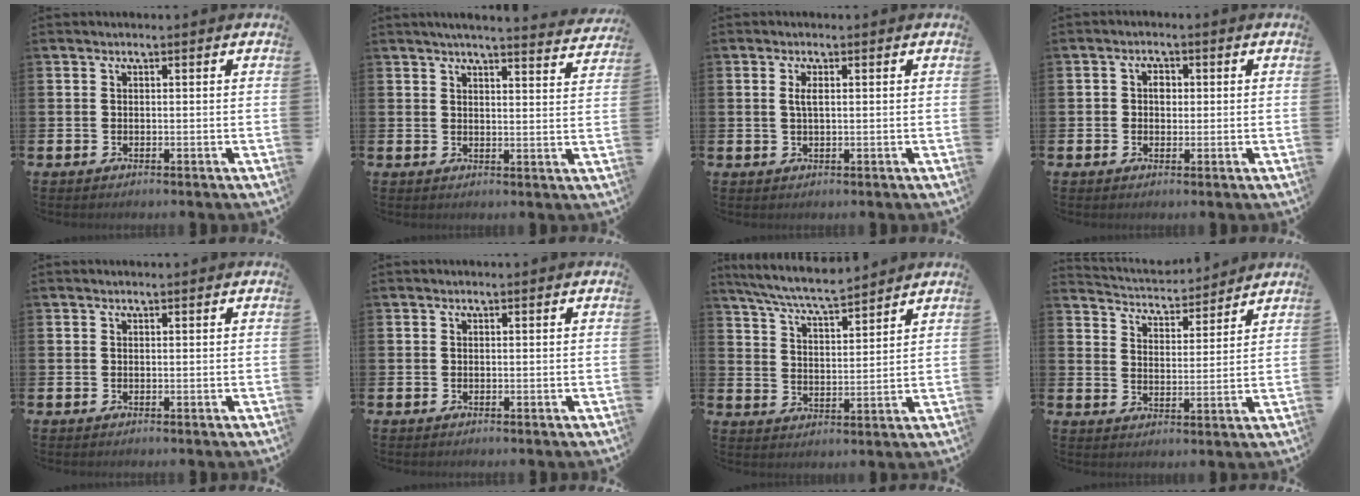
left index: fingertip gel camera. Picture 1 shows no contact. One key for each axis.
{"total": 4.5, "fx": 4.3, "fy": -0.3, "fz": 1.2, "tx": -0.023, "ty": -0.027, "tz": 0.073}
{"total": 1.6, "fx": 0.5, "fy": 0.5, "fz": 1.5, "tx": -0.030, "ty": 0.003, "tz": 0.006}
{"total": 2.1, "fx": 0.2, "fy": 1.7, "fz": 1.1, "tx": -0.008, "ty": 0.004, "tz": -0.003}
{"total": 0.0}
{"total": 0.0}
{"total": 6.9, "fx": 6.5, "fy": 0.3, "fz": 2.2, "tx": -0.070, "ty": -0.034, "tz": 0.116}
{"total": 4.4, "fx": 4.3, "fy": 0.9, "fz": 0.0, "tx": -0.026, "ty": -0.030, "tz": 0.074}